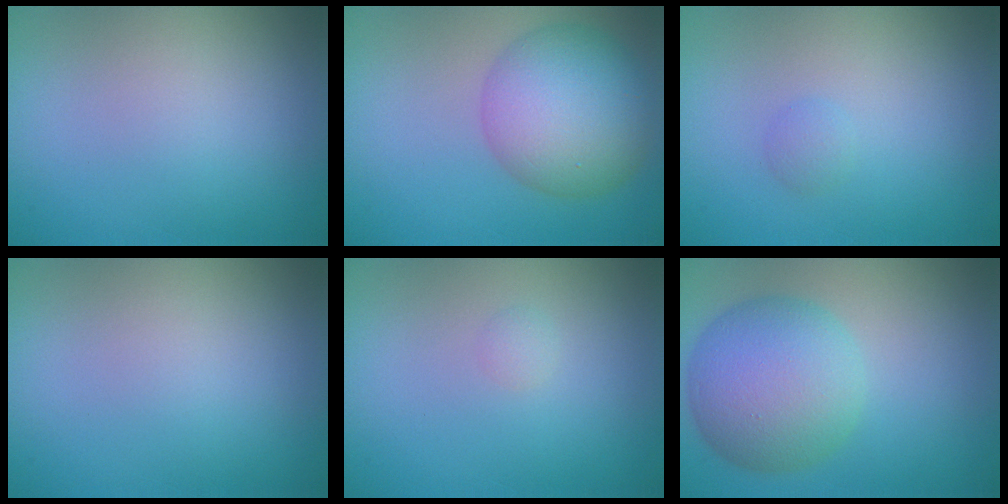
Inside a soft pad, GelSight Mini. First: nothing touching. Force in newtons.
{"total": 8.1, "press": 8.1, "slide": 0.2}
{"total": 0.8, "press": 0.8, "slide": 0.0}
{"total": 0.0}
{"total": 0.6, "press": 0.6, "slide": 0.0}
{"total": 8.3, "press": 8.3, "slide": 0.1}